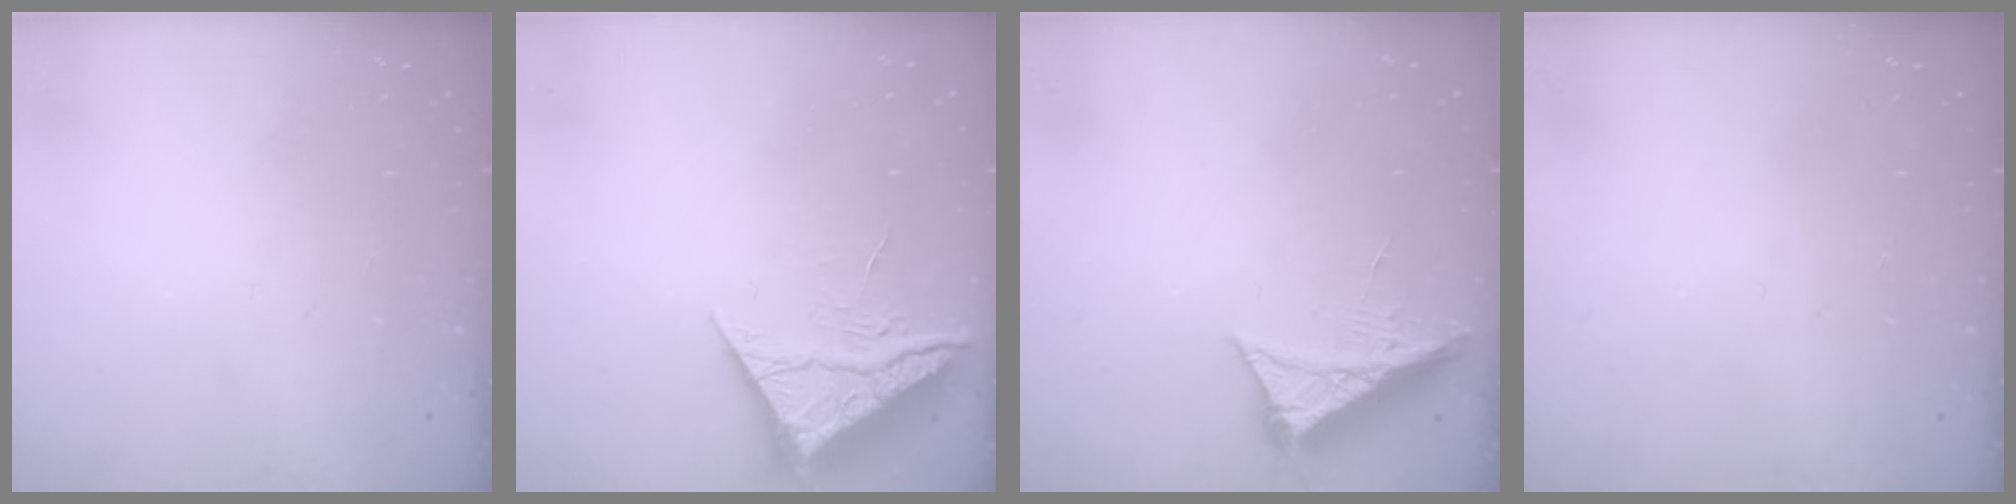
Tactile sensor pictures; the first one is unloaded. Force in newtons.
{"total": 7.0, "press": 7.0, "slide": 0.3}
{"total": 7.1, "press": 7.1, "slide": 0.8}
{"total": 0.0}